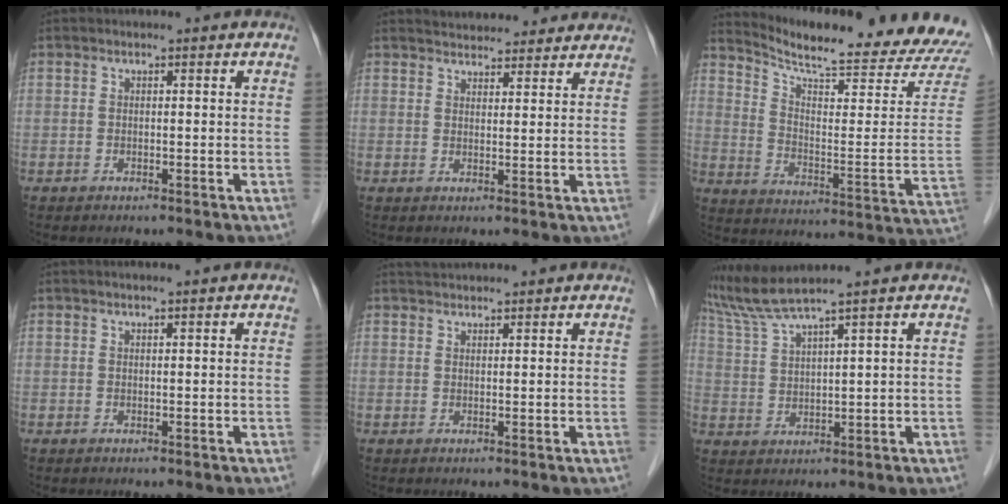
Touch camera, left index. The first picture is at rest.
{"total": 9.9, "force": [9.2, 2.7, 2.2], "torque": [-0.017, 0.023, 0.111]}
{"total": 23.1, "force": [22.0, 0.1, 7.0], "torque": [-0.120, -0.117, 0.279]}
{"total": 1.0, "force": [0.8, -0.2, 0.6], "torque": [-0.011, 0.005, 0.017]}
{"total": 3.1, "force": [3.1, 0.3, 0.4], "torque": [-0.008, 0.034, 0.054]}
{"total": 7.4, "force": [6.3, -2.3, 3.2], "torque": [-0.076, 0.007, 0.129]}